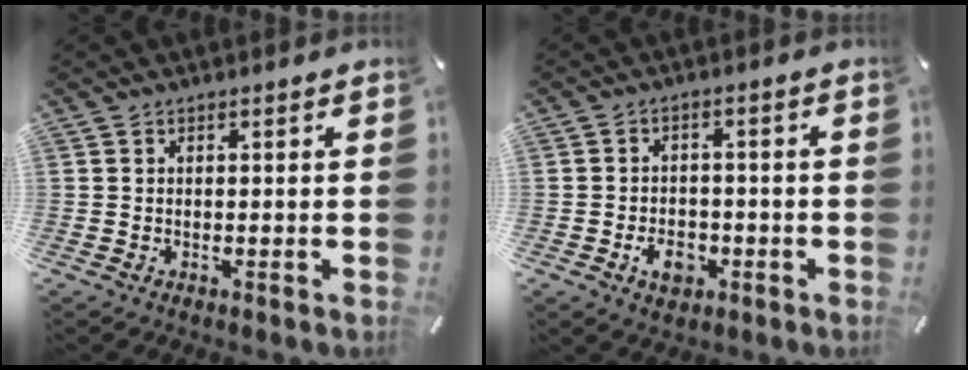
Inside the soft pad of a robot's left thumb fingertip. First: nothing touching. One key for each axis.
{"total": 6.0, "fx": -2.4, "fy": 4.2, "fz": 3.5, "tx": -0.060, "ty": 0.007, "tz": -0.044}